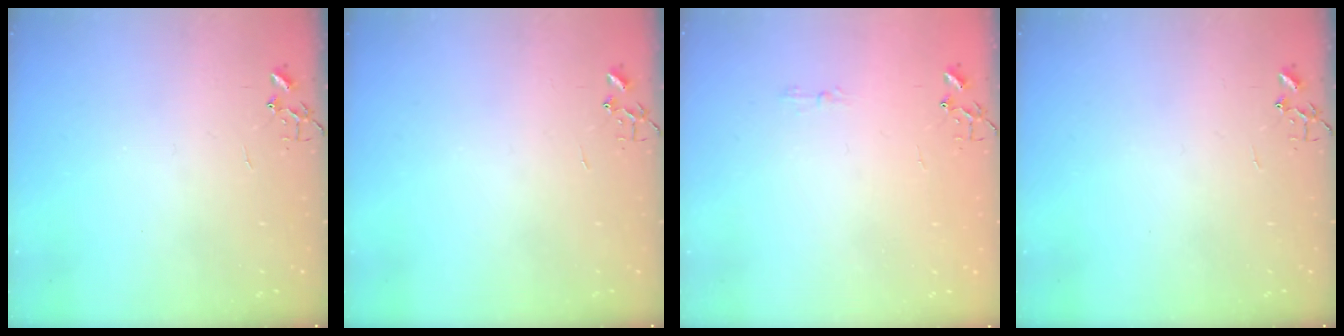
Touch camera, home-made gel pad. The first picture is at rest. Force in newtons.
{"total": 0.0}
{"total": 4.0, "press": 3.9, "slide": 0.4}
{"total": 0.0}